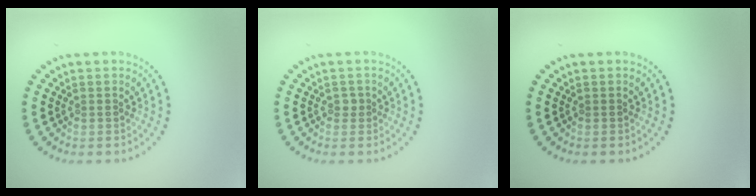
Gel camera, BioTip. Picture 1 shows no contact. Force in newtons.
{"total": 0.7, "press": 0.6, "slide": 0.4}
{"total": 0.0}